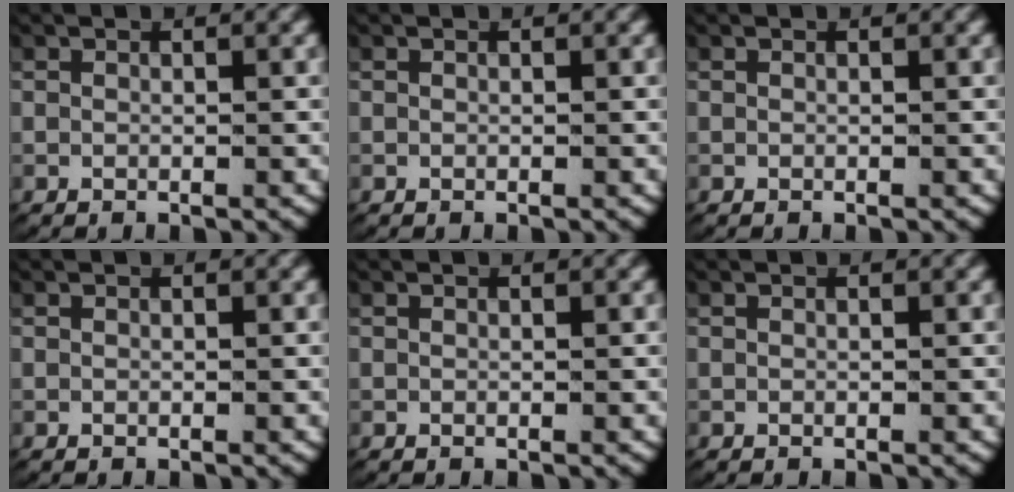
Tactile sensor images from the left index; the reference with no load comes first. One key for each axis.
{"total": 0.0}
{"total": 0.0}
{"total": 0.0}
{"total": 0.0}
{"total": 0.0}